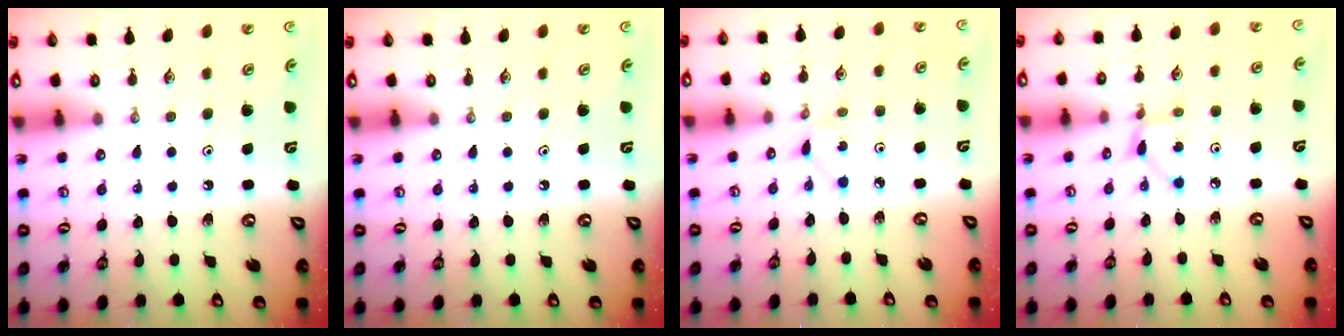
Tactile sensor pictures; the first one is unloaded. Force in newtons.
{"total": 0.0}
{"total": 1.3, "press": 1.3, "slide": 0.1}
{"total": 3.6, "press": 3.5, "slide": 0.3}